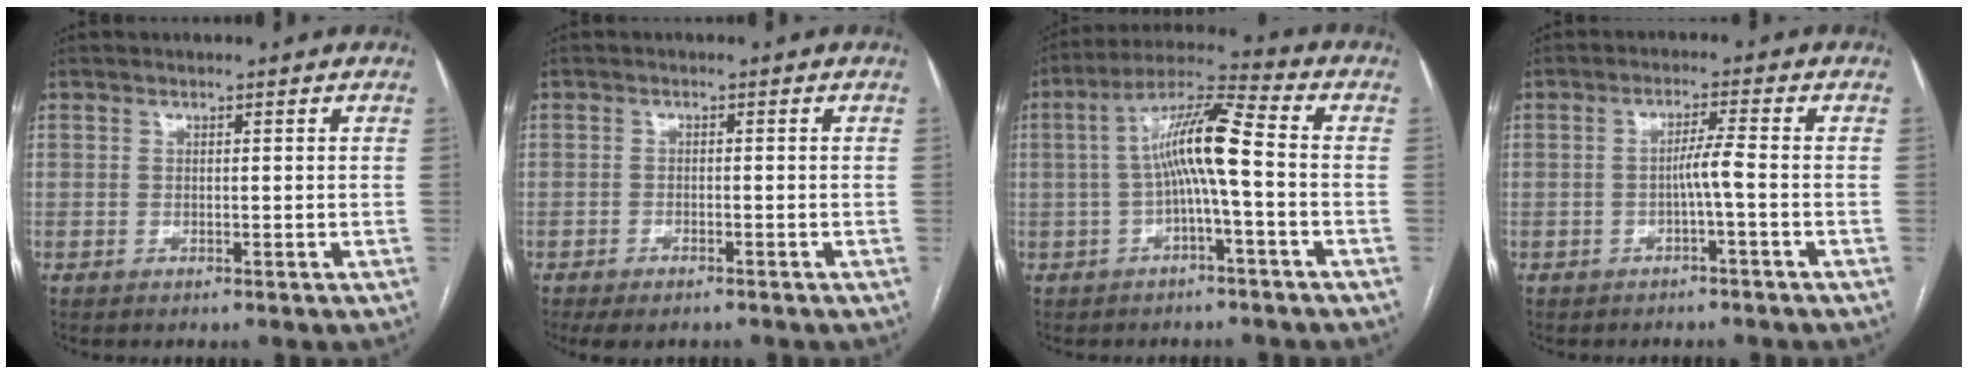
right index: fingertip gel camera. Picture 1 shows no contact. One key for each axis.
{"total": 3.3, "fx": -2.4, "fy": 1.3, "fz": 1.8, "tx": -0.029, "ty": -0.004, "tz": -0.034}
{"total": 9.6, "fx": -0.7, "fy": 0.5, "fz": 9.5, "tx": -0.174, "ty": 0.032, "tz": -0.018}
{"total": 3.0, "fx": -1.1, "fy": -0.5, "fz": 2.8, "tx": -0.045, "ty": 0.004, "tz": -0.020}